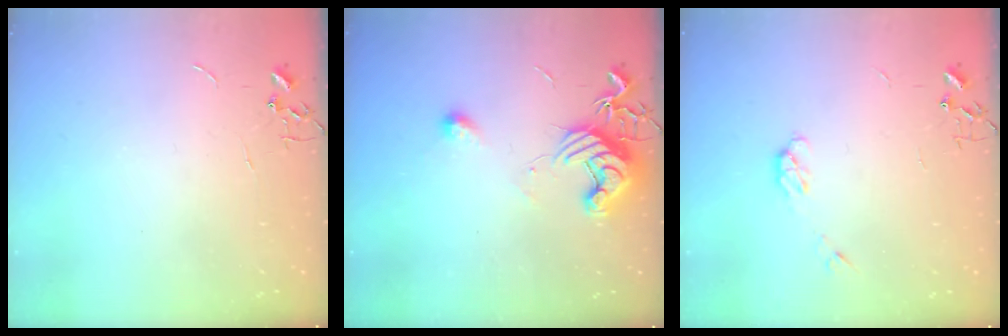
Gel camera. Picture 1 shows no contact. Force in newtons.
{"total": 11.5, "press": 11.5, "slide": 0.5}
{"total": 4.0, "press": 3.9, "slide": 0.9}